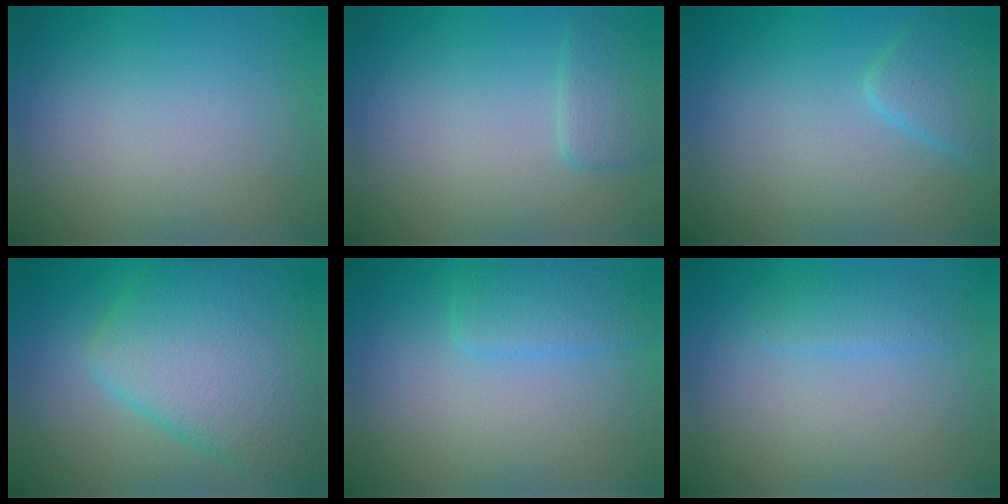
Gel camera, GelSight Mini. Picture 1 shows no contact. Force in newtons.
{"total": 1.9, "press": 1.9, "slide": 0.1}
{"total": 2.6, "press": 2.6, "slide": 0.1}
{"total": 9.1, "press": 9.1, "slide": 0.1}
{"total": 2.3, "press": 2.3, "slide": 0.2}
{"total": 1.6, "press": 1.6, "slide": 0.2}